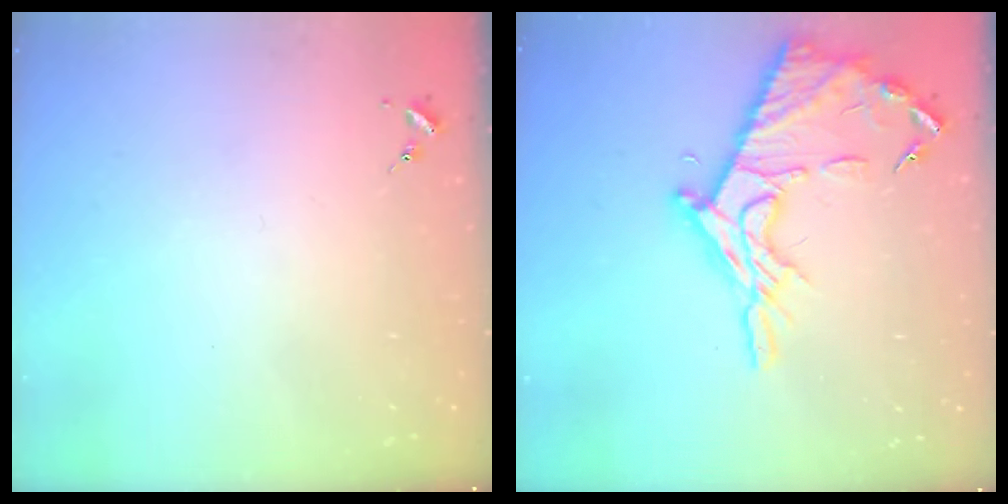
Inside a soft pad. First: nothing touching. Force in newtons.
{"total": 18.3, "press": 18.2, "slide": 1.4}